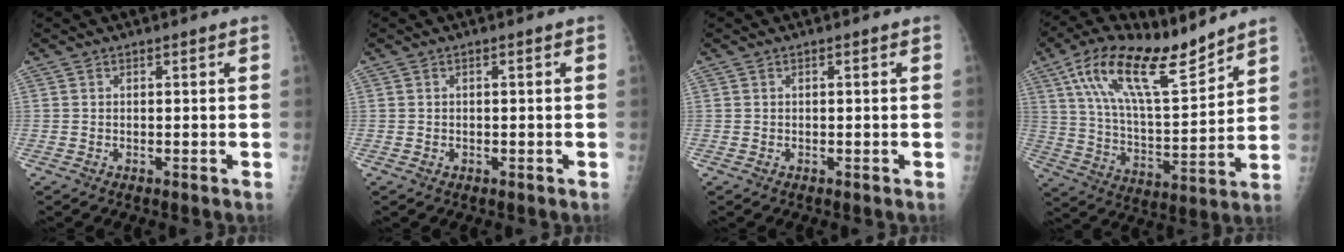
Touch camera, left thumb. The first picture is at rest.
{"total": 0.5, "force": [-0.2, 0.5, 0.1], "torque": [0.004, 0.001, -0.003]}
{"total": 0.0}
{"total": 18.2, "force": [12.3, 5.7, 12.2], "torque": [-0.187, -0.056, 0.224]}